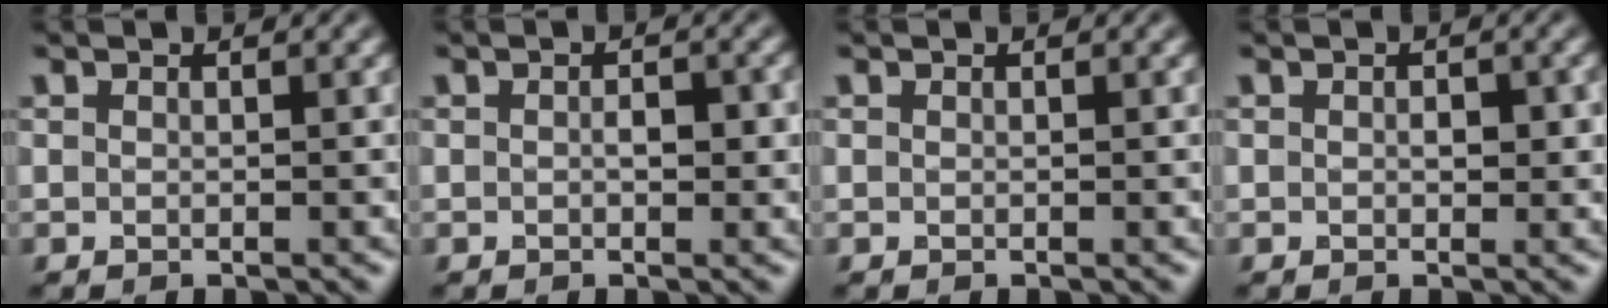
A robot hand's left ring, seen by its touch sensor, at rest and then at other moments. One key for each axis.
{"total": 1.9, "fx": -0.1, "fy": 1.0, "fz": 1.6, "tx": -0.021, "ty": 0.000, "tz": -0.002}
{"total": 0.0}
{"total": 1.5, "fx": 0.1, "fy": 0.9, "fz": 1.2, "tx": -0.014, "ty": -0.001, "tz": -0.001}